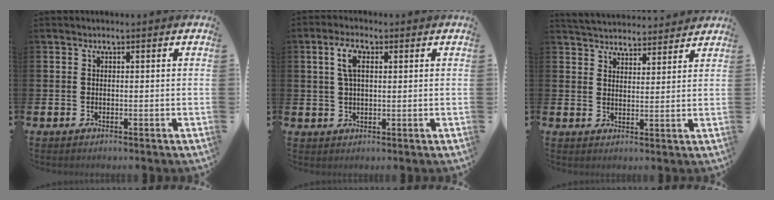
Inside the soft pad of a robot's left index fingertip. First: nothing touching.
{"total": 4.4, "force": [2.1, 1.9, 3.4], "torque": [-0.063, 0.006, 0.033]}
{"total": 4.7, "force": [4.6, 0.8, 0.0], "torque": [-0.011, -0.028, 0.083]}